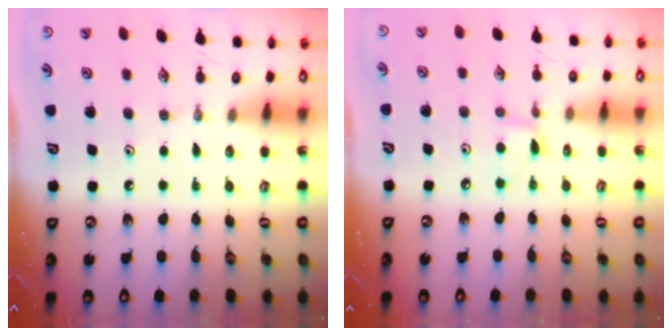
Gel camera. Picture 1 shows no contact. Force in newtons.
{"total": 6.1, "press": 6.0, "slide": 0.7}